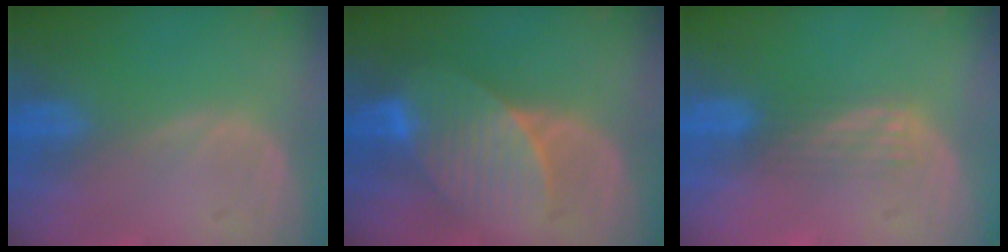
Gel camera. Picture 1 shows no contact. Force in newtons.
{"total": 7.5, "press": 7.3, "slide": 1.4}
{"total": 2.8, "press": 2.5, "slide": 1.3}